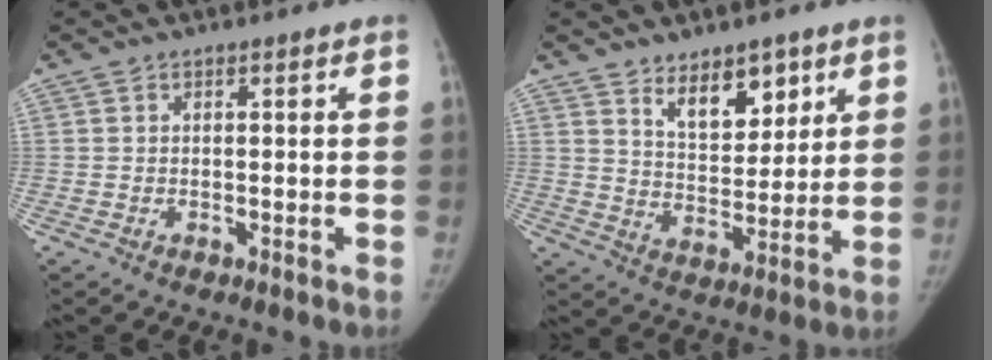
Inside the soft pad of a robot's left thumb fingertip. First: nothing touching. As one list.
[{"total": 10.0, "force": [6.0, 5.4, 5.9], "torque": [-0.052, -0.045, 0.105]}]